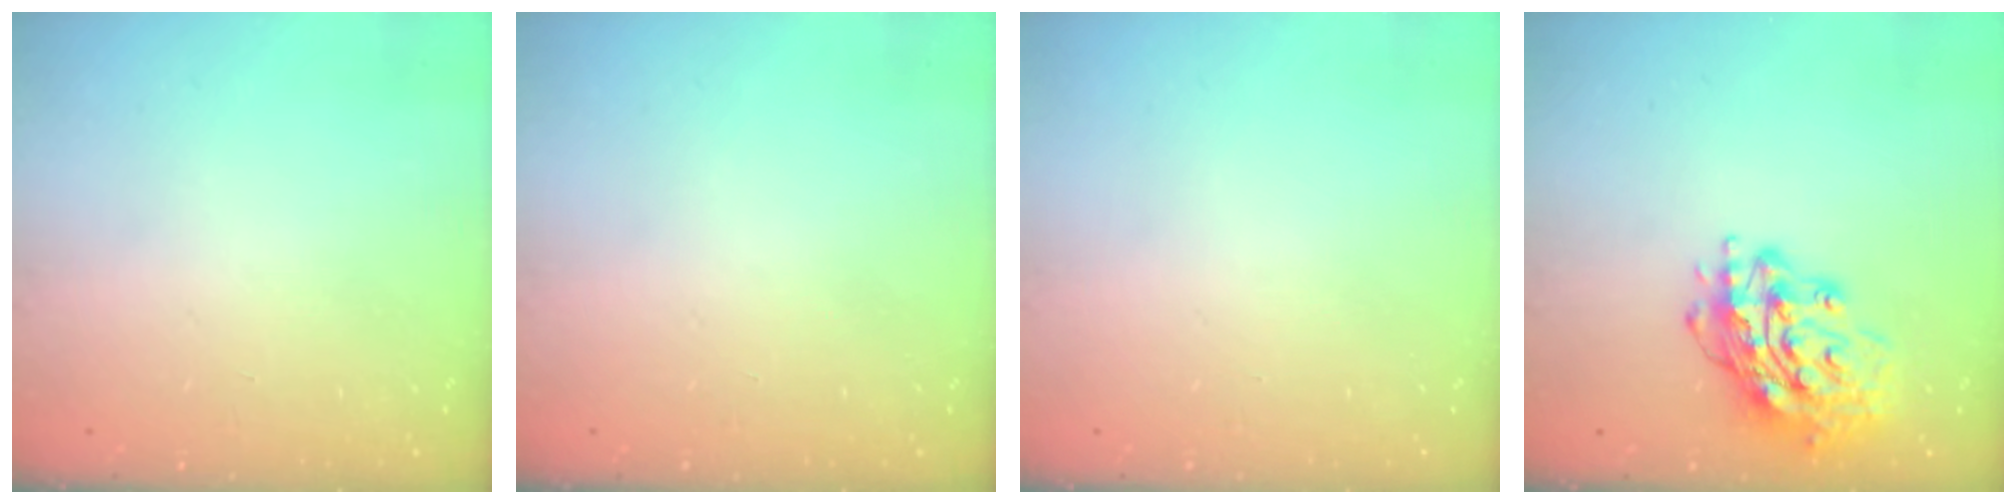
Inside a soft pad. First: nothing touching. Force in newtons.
{"total": 0.0}
{"total": 0.0}
{"total": 15.5, "press": 15.5, "slide": 1.5}